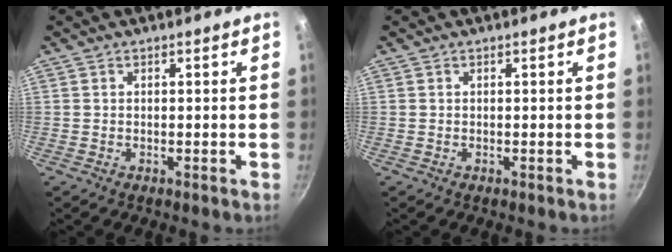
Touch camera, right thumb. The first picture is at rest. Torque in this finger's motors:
{"motor_torque": [-0.01, 0.01, -0.06, -0.05, 0.01]}